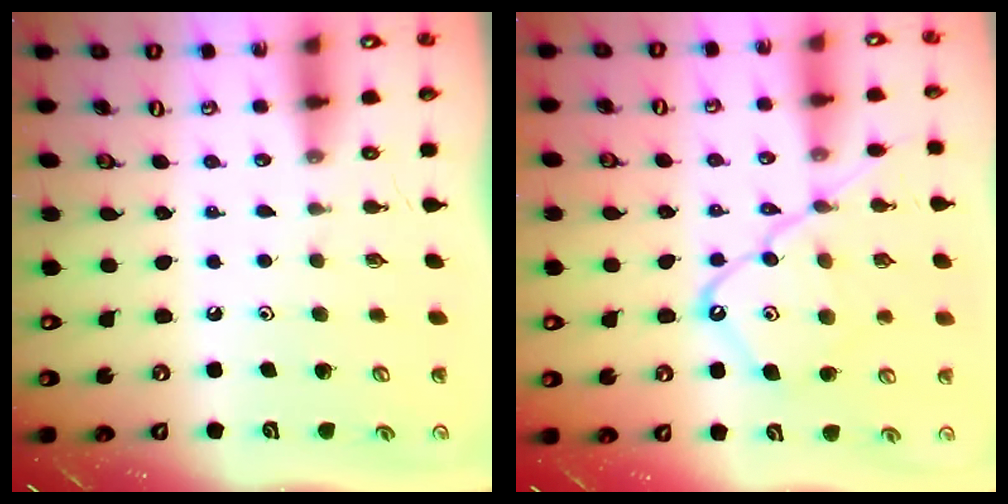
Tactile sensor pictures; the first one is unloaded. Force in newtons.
{"total": 14.6, "press": 14.5, "slide": 1.2}